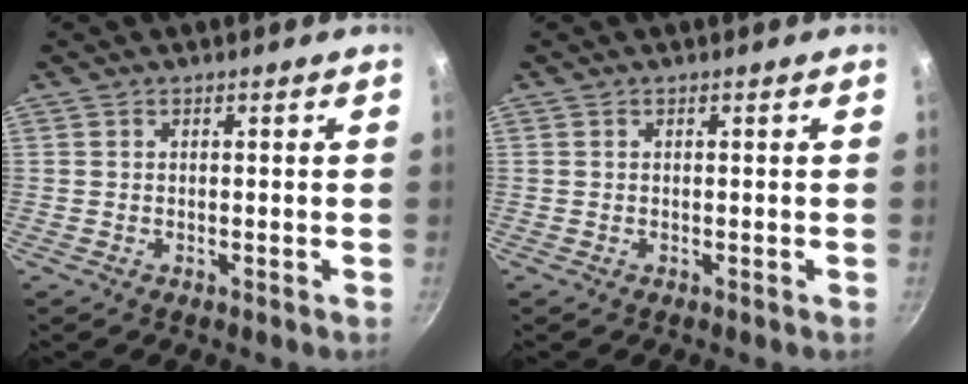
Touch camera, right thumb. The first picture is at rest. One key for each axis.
{"total": 0.0}